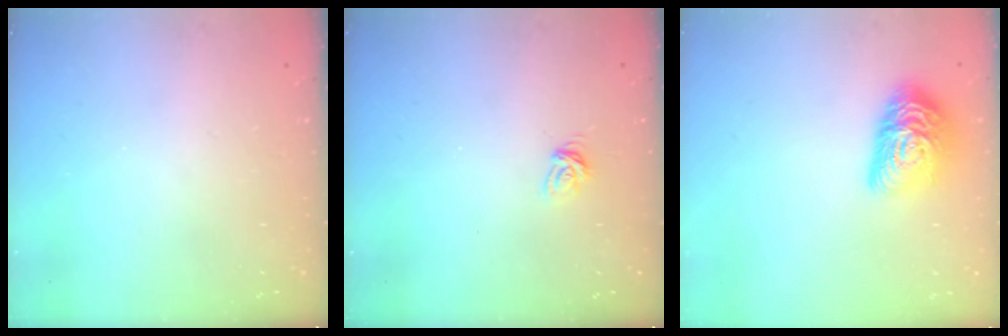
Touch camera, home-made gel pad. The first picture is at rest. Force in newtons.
{"total": 4.5, "press": 4.5, "slide": 0.2}
{"total": 15.0, "press": 14.9, "slide": 1.0}